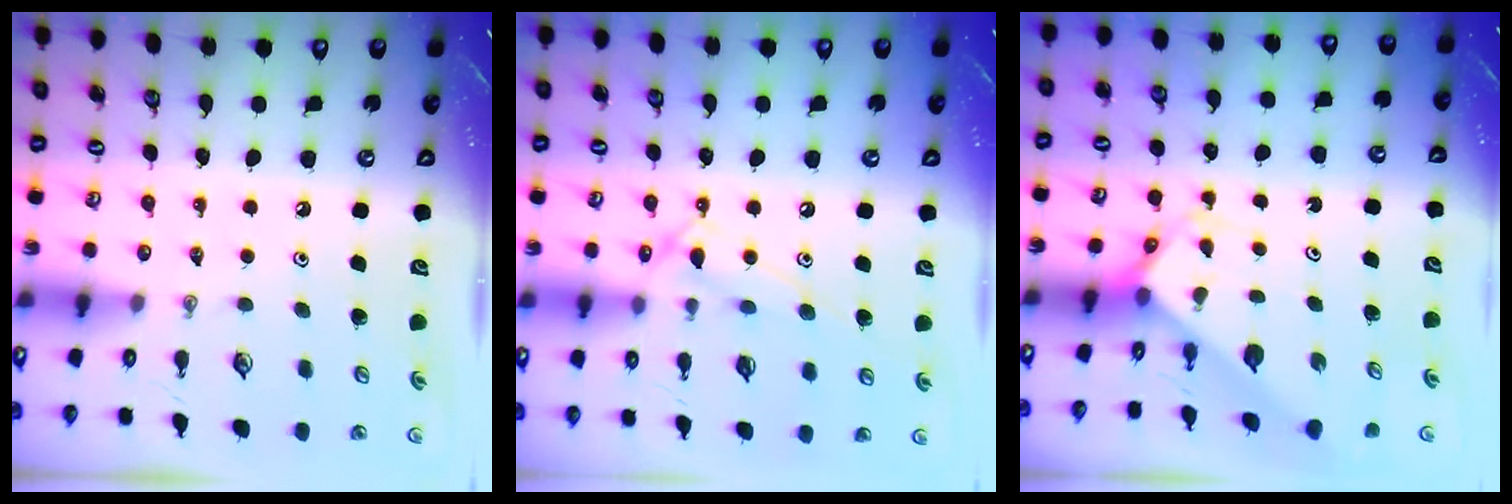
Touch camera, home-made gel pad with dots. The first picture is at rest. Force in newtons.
{"total": 12.0, "press": 12.0, "slide": 0.7}
{"total": 2.7, "press": 2.7, "slide": 0.2}